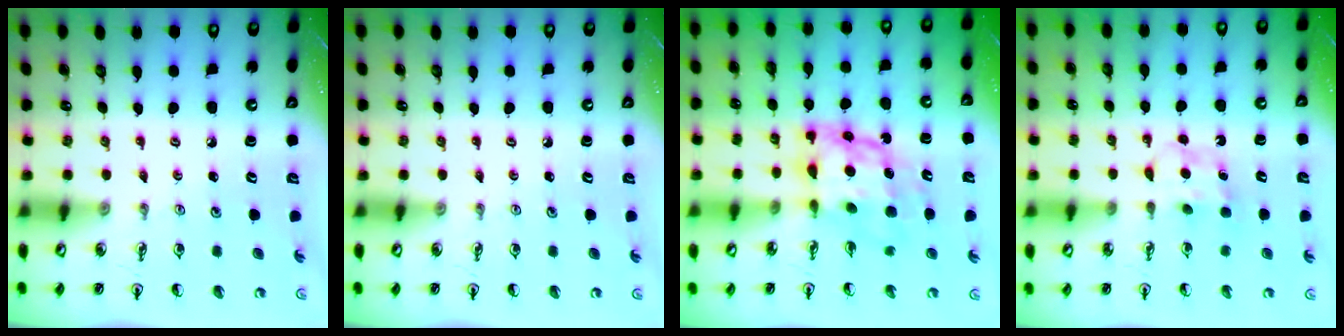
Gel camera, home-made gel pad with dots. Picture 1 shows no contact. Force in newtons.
{"total": 0.0}
{"total": 9.3, "press": 9.3, "slide": 0.9}
{"total": 5.3, "press": 5.3, "slide": 0.7}